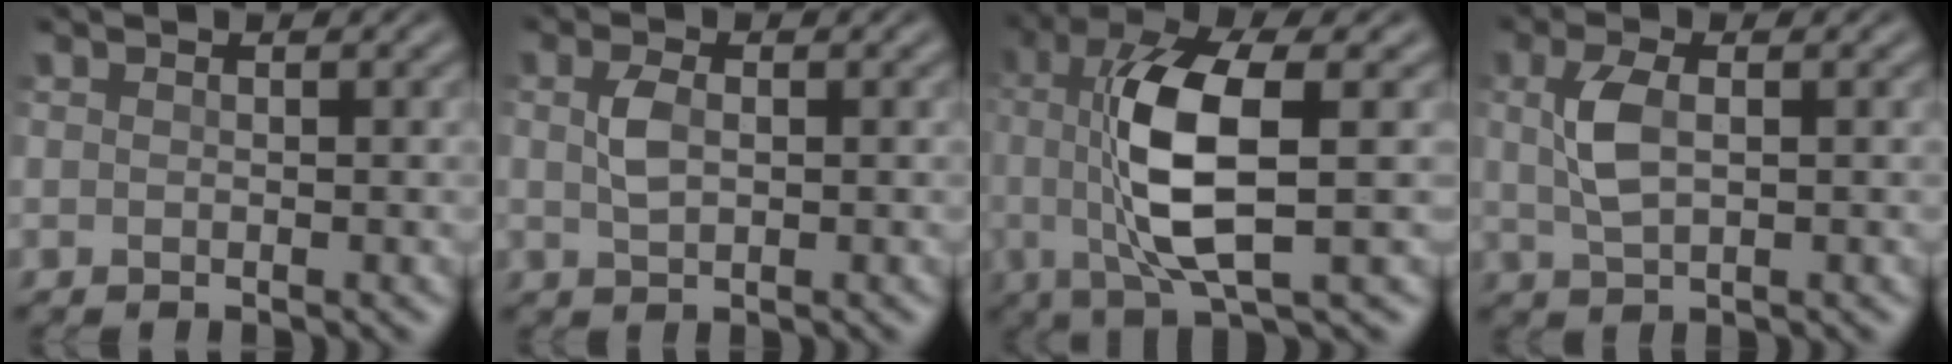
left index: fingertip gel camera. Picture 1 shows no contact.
{"total": 1.9, "force": [0.1, 1.0, 1.6], "torque": [-0.037, 0.004, 0.002]}
{"total": 8.2, "force": [0.4, 2.3, 7.9], "torque": [-0.159, 0.002, 0.007]}
{"total": 3.2, "force": [0.3, 1.4, 2.8], "torque": [-0.064, 0.006, 0.006]}